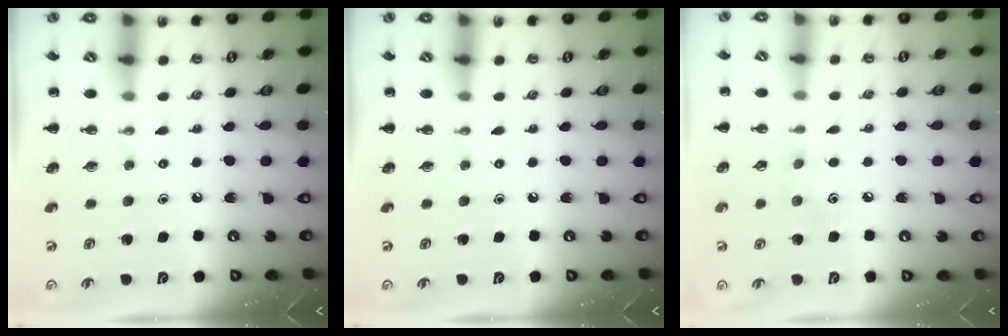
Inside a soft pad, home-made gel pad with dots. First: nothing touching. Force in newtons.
{"total": 0.0}
{"total": 4.6, "press": 4.5, "slide": 1.0}